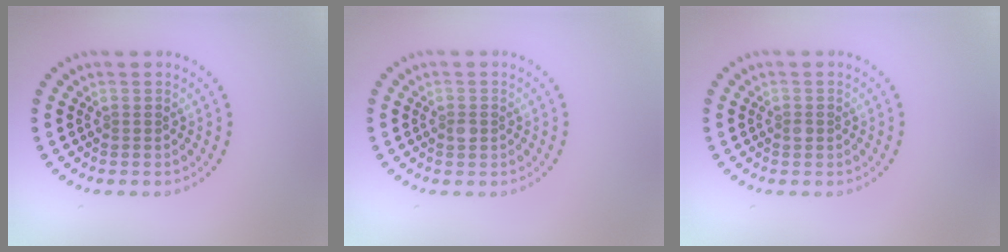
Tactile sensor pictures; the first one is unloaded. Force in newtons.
{"total": 1.0, "press": 1.0, "slide": 0.1}
{"total": 0.8, "press": 0.8, "slide": 0.2}